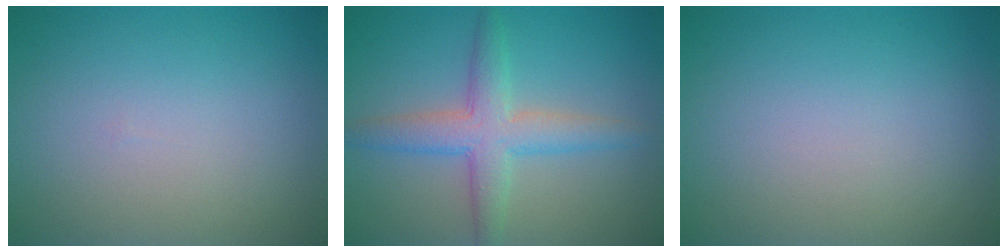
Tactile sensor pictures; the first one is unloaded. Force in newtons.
{"total": 4.4, "press": 4.4, "slide": 0.1}
{"total": 0.0}